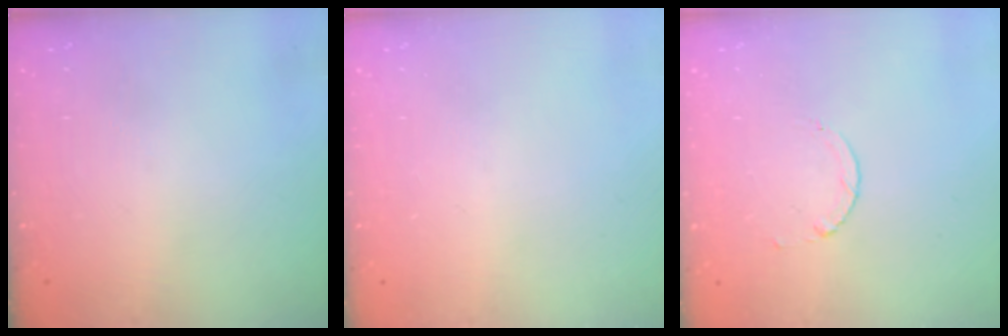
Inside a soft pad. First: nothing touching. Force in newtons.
{"total": 0.0}
{"total": 2.3, "press": 2.3, "slide": 0.3}